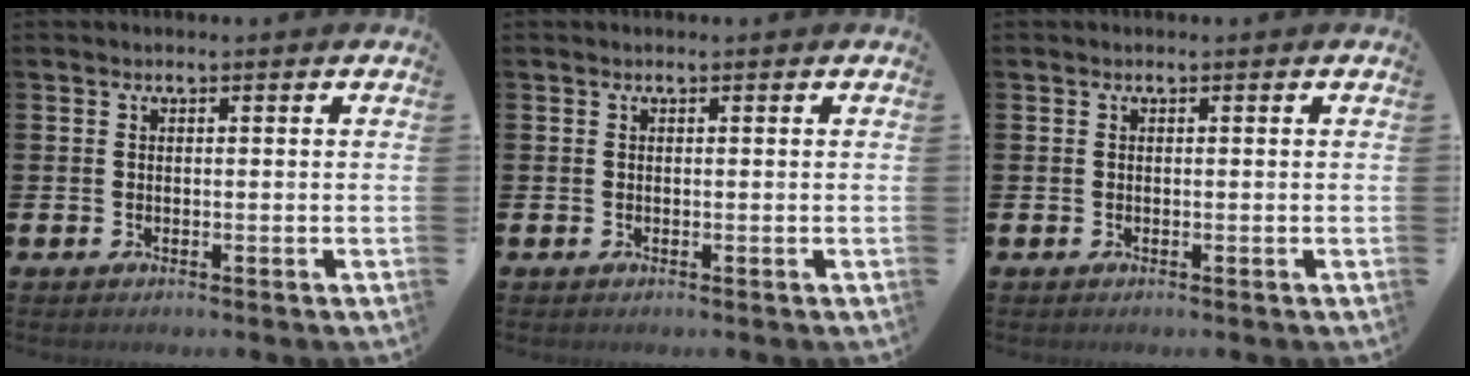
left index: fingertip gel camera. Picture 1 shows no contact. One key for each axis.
{"total": 0.0}
{"total": 0.0}